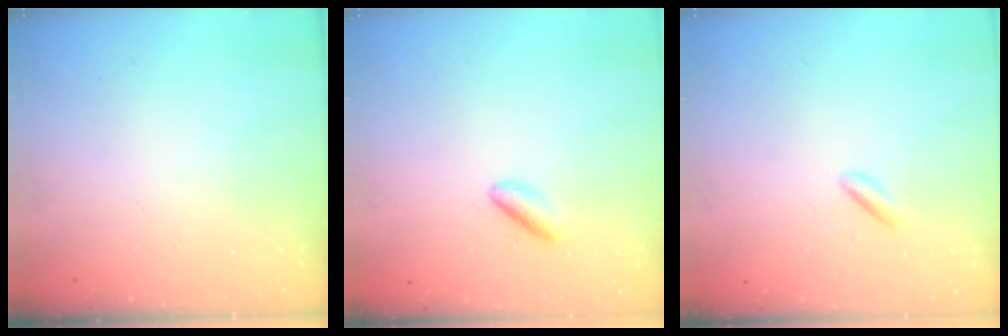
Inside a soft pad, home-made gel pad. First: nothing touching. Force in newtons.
{"total": 2.9, "press": 2.9, "slide": 0.6}
{"total": 1.7, "press": 1.5, "slide": 0.7}